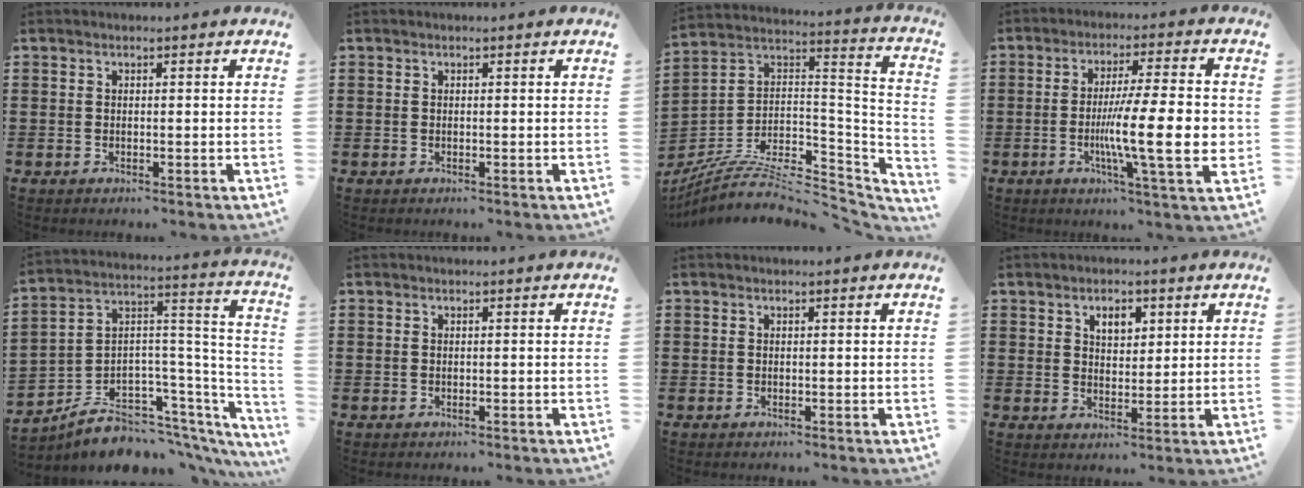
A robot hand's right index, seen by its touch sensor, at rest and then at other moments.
{"total": 0.0}
{"total": 8.1, "force": [-6.4, 2.3, 4.4], "torque": [-0.082, -0.008, -0.123]}
{"total": 14.3, "force": [-1.9, 2.1, 14.1], "torque": [-0.240, -0.013, -0.037]}
{"total": 6.6, "force": [-4.0, 4.6, 2.6], "torque": [-0.061, -0.011, -0.069]}
{"total": 0.0}
{"total": 0.0}
{"total": 3.5, "force": [1.8, 2.1, 2.1], "torque": [-0.034, 0.004, 0.027]}